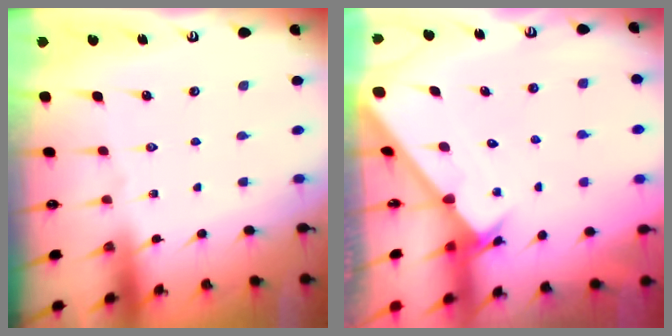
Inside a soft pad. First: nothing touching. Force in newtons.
{"total": 2.4, "press": 2.4, "slide": 0.2}